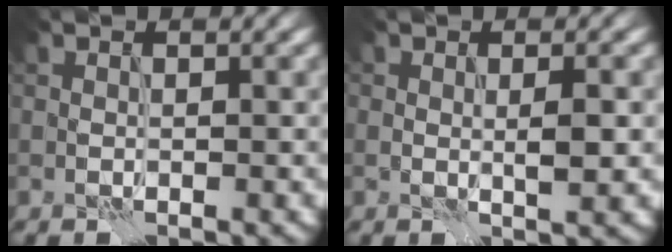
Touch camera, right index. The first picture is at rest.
{"total": 1.7, "force": [0.0, 0.4, 1.6], "torque": [-0.022, -0.004, 0.000]}